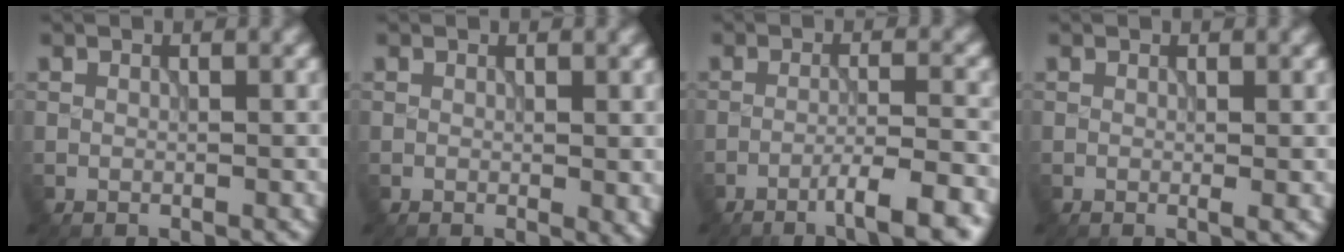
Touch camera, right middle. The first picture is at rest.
{"total": 1.1, "force": [0.0, 0.3, 1.1], "torque": [-0.011, -0.004, -0.001]}
{"total": 5.6, "force": [-3.6, 0.7, 4.3], "torque": [-0.057, 0.010, -0.061]}
{"total": 0.7, "force": [0.0, 0.0, 0.7], "torque": [-0.010, -0.002, -0.003]}